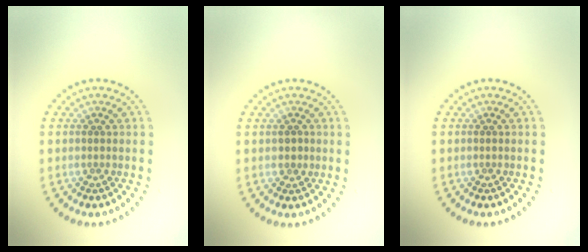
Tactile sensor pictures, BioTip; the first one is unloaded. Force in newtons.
{"total": 0.6, "press": 0.5, "slide": 0.3}
{"total": 0.0}